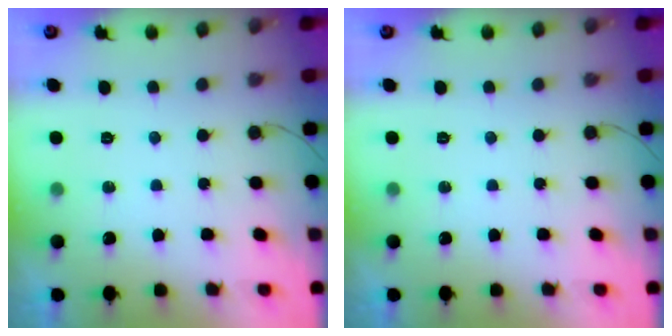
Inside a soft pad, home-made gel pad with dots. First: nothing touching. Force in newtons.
{"total": 0.0}